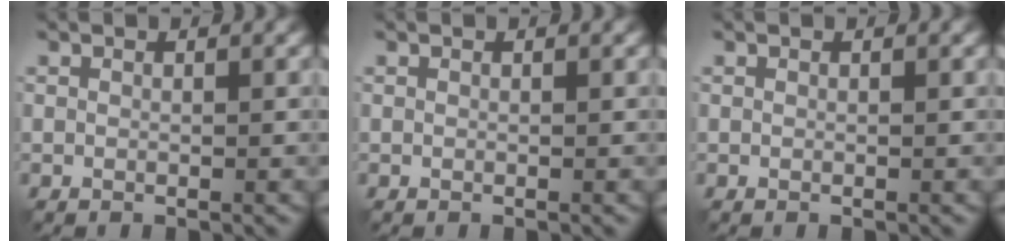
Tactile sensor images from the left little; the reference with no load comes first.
{"total": 0.0}
{"total": 0.0}